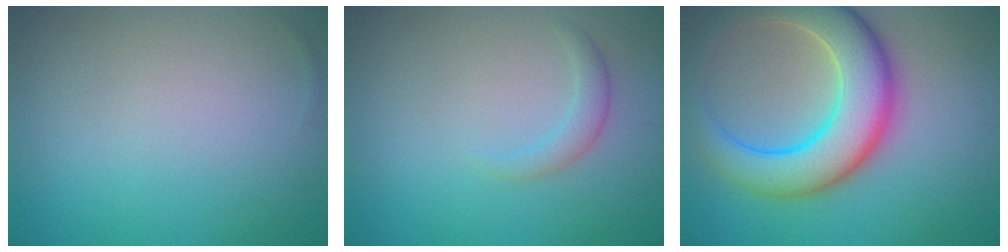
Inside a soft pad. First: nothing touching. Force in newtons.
{"total": 1.5, "press": 1.5, "slide": 0.2}
{"total": 9.5, "press": 9.4, "slide": 0.3}